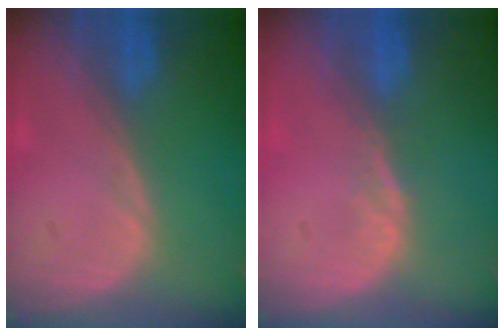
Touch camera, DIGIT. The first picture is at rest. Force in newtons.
{"total": 1.5, "press": 1.2, "slide": 0.9}